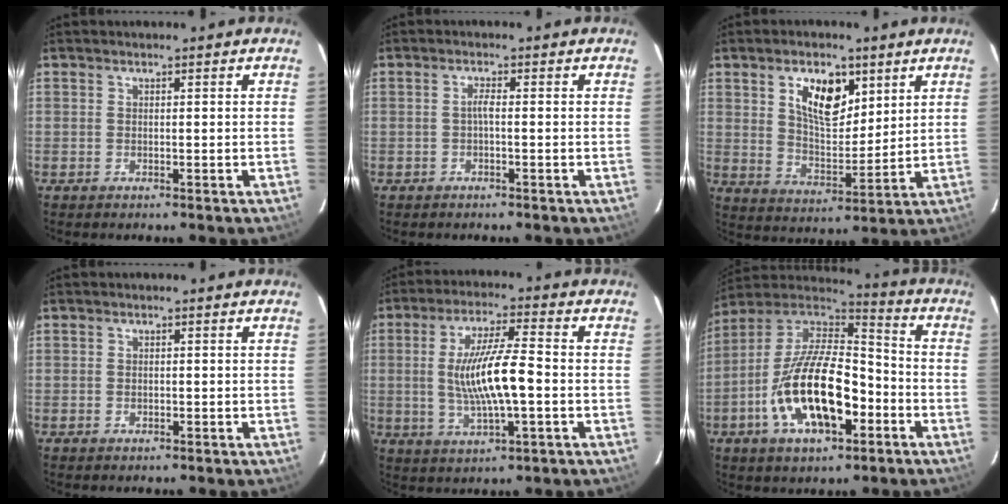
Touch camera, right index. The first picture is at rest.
{"total": 1.2, "force": [-0.4, 0.1, 1.1], "torque": [-0.022, 0.005, -0.008]}
{"total": 10.5, "force": [4.9, 5.4, 7.5], "torque": [-0.128, 0.005, 0.092]}
{"total": 0.7, "force": [-0.1, 0.6, 0.2], "torque": [-0.001, -0.001, -0.002]}
{"total": 11.9, "force": [-1.1, 2.2, 11.7], "torque": [-0.220, -0.003, -0.015]}
{"total": 20.9, "force": [-7.2, 9.5, 17.1], "torque": [-0.332, -0.006, -0.127]}